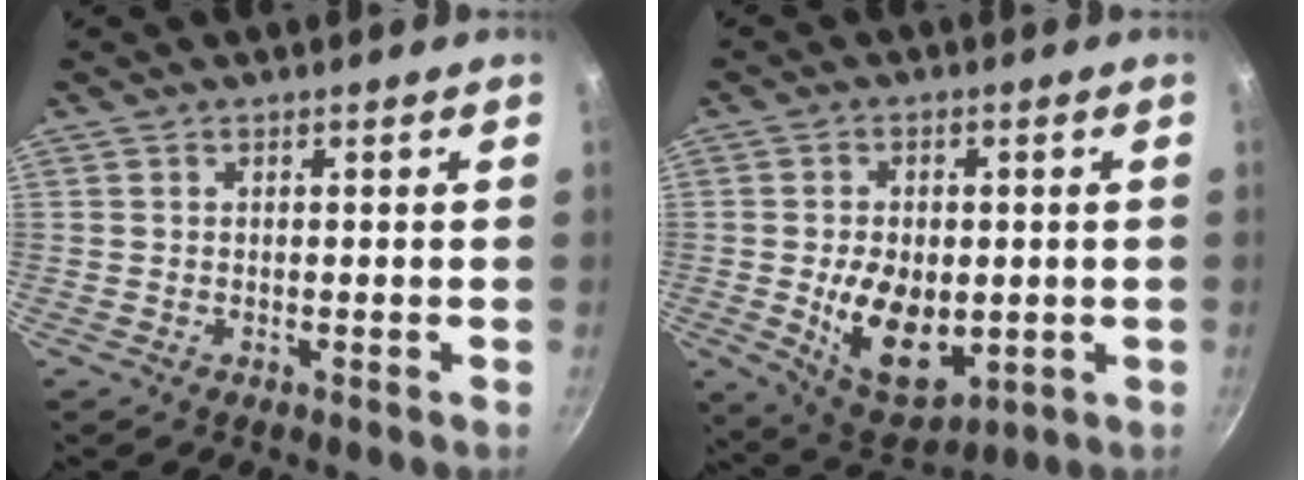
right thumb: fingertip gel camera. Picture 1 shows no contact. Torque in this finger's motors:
{"motor_torque": [-0.16, 0.93, 0.15, 0.31, 0.16]}